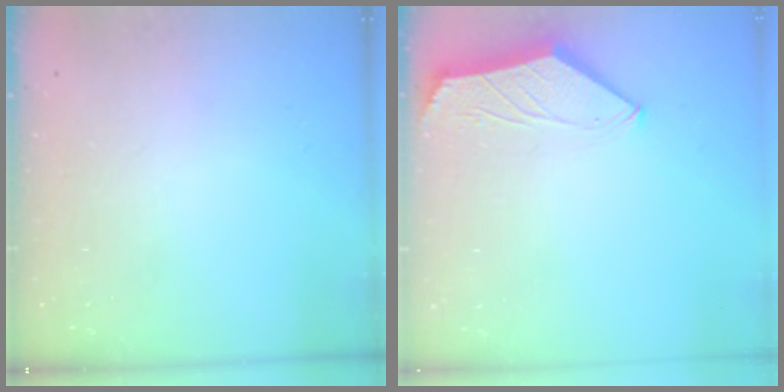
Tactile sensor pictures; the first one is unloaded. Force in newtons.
{"total": 1.6, "press": 1.6, "slide": 0.4}